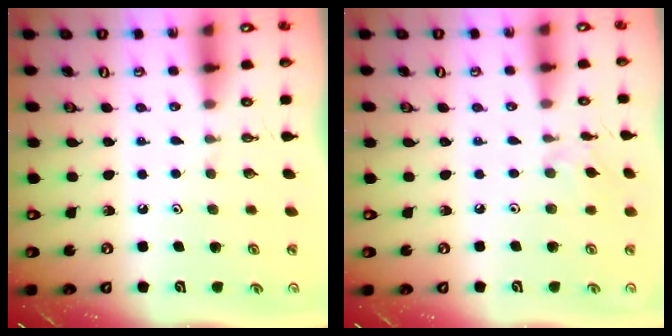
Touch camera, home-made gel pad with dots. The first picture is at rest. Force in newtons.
{"total": 3.8, "press": 3.7, "slide": 0.6}